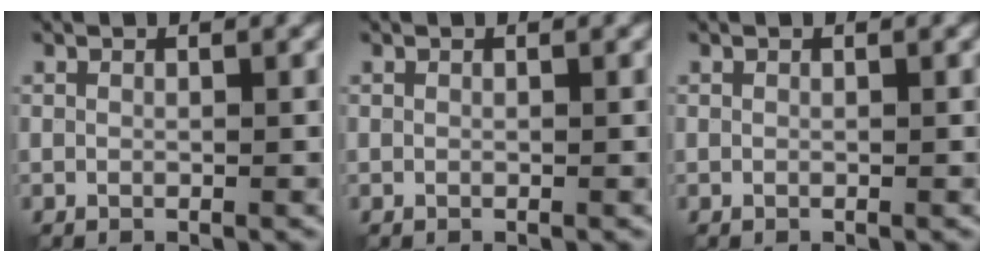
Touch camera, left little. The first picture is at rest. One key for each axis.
{"total": 0.0}
{"total": 0.0}